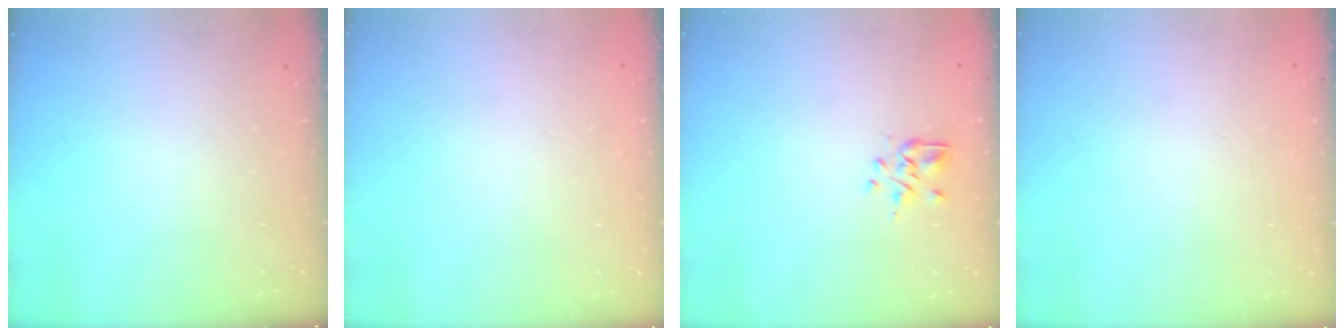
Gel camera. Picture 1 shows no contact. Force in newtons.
{"total": 1.9, "press": 1.9, "slide": 0.2}
{"total": 2.5, "press": 2.3, "slide": 1.0}
{"total": 1.7, "press": 1.7, "slide": 0.2}